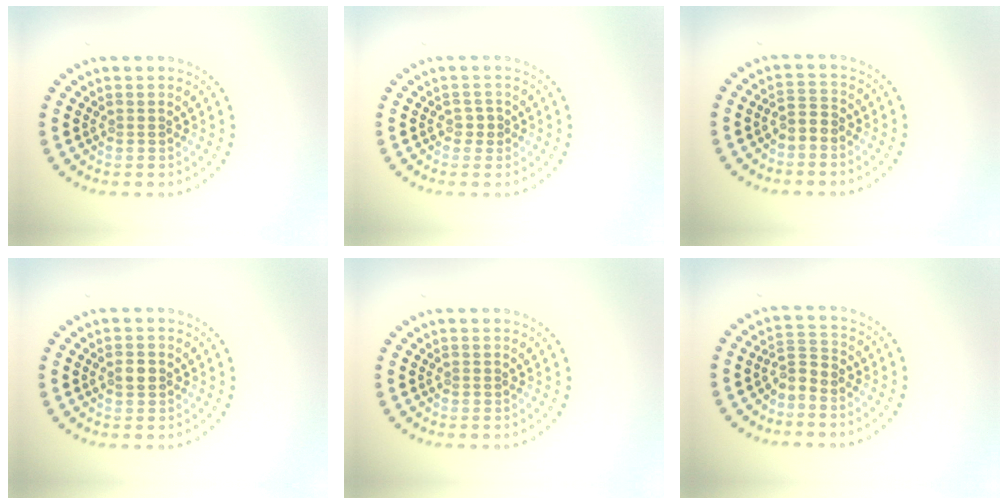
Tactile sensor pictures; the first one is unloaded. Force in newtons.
{"total": 0.8, "press": 0.8, "slide": 0.2}
{"total": 1.6, "press": 1.3, "slide": 1.0}
{"total": 1.6, "press": 1.6, "slide": 0.3}
{"total": 0.0}
{"total": 2.1, "press": 1.4, "slide": 1.5}